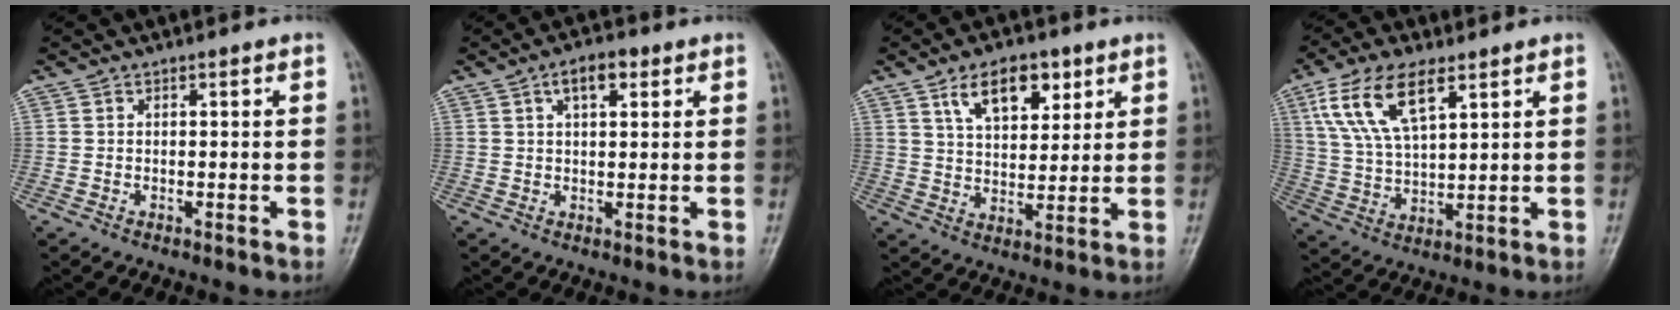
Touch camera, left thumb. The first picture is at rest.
{"total": 5.0, "force": [2.3, 2.5, 3.7], "torque": [-0.050, 0.002, 0.033]}
{"total": 10.5, "force": [5.5, 5.8, 6.8], "torque": [-0.082, -0.025, 0.095]}
{"total": 12.6, "force": [6.2, 5.5, 9.4], "torque": [-0.179, -0.011, 0.125]}